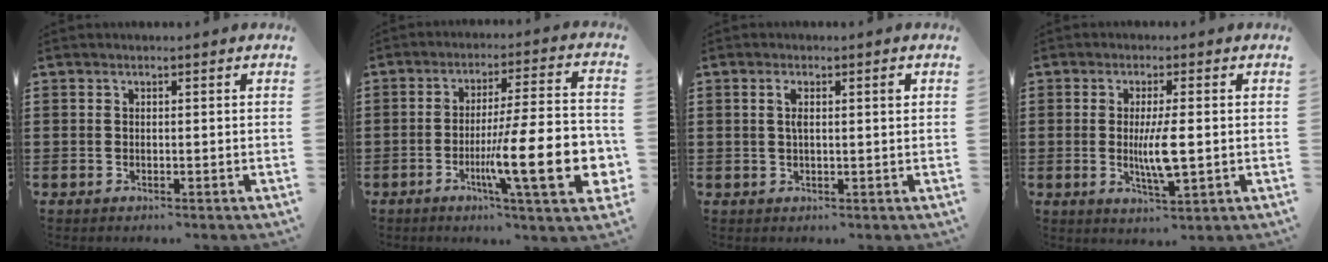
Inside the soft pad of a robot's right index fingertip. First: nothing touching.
{"total": 17.9, "force": [-4.9, 3.4, 16.8], "torque": [-0.272, -0.009, -0.073]}
{"total": 2.2, "force": [0.6, 0.4, 2.1], "torque": [-0.042, 0.002, 0.007]}
{"total": 5.8, "force": [-0.3, 1.2, 5.7], "torque": [-0.122, -0.010, -0.013]}